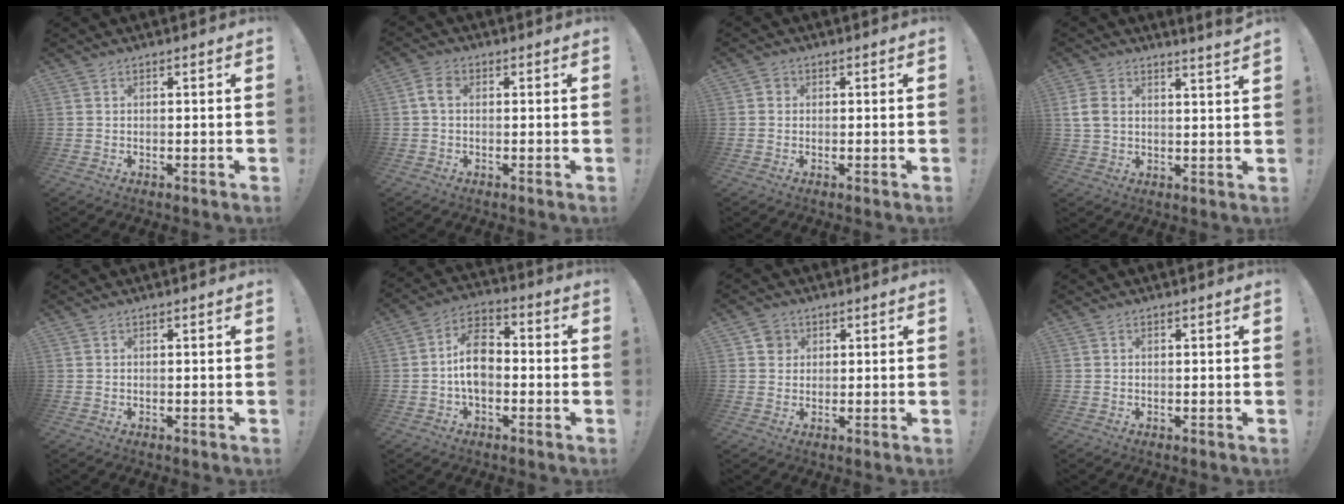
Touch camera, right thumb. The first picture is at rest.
{"total": 4.1, "force": [0.5, 2.8, 3.1], "torque": [-0.062, 0.010, 0.011]}
{"total": 1.4, "force": [0.1, 1.3, 0.5], "torque": [-0.001, 0.001, -0.001]}
{"total": 6.2, "force": [3.8, 3.0, 4.0], "torque": [-0.071, -0.012, 0.074]}
{"total": 0.0}
{"total": 11.2, "force": [-1.6, 7.5, 8.2], "torque": [-0.142, 0.017, -0.026]}
{"total": 4.1, "force": [1.4, 3.8, 1.0], "torque": [-0.007, 0.004, 0.026]}
{"total": 0.0}